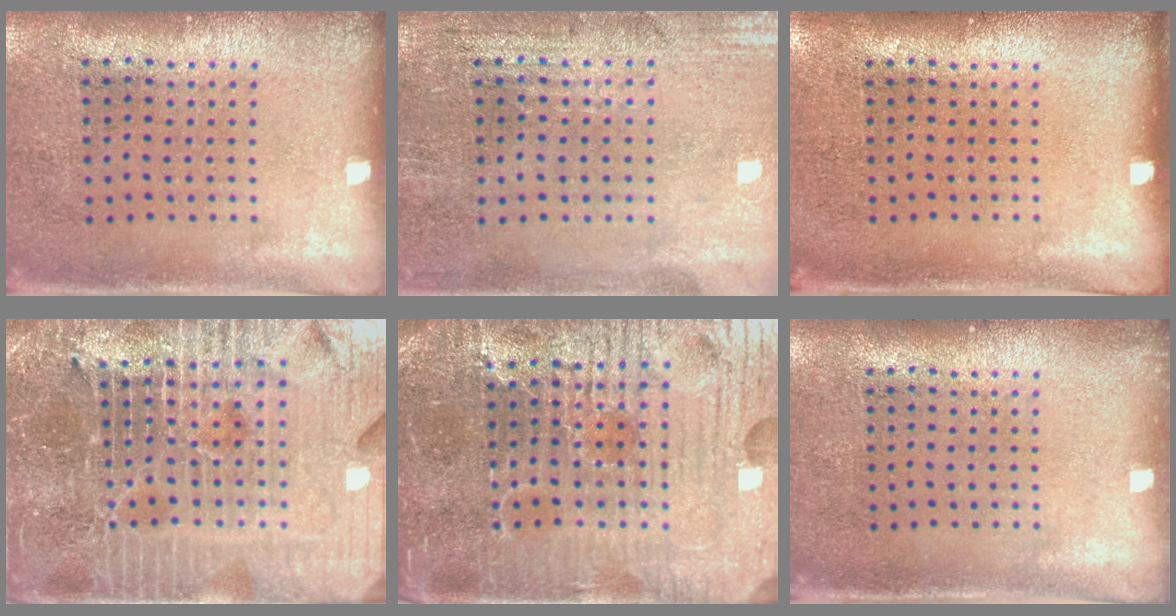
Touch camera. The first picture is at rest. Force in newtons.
{"total": 0.6, "press": 0.5, "slide": 0.3}
{"total": 0.0}
{"total": 7.3, "press": 6.4, "slide": 3.7}
{"total": 6.6, "press": 6.0, "slide": 2.8}
{"total": 0.7, "press": 0.7, "slide": 0.1}